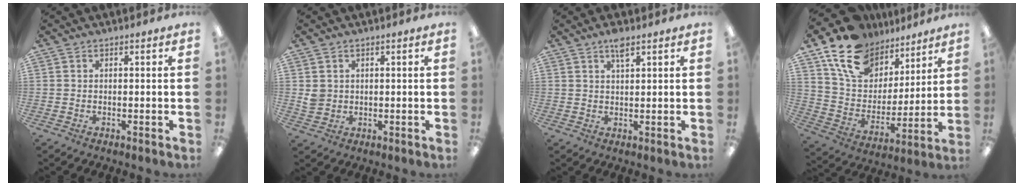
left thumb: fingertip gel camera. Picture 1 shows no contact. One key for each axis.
{"total": 2.8, "fx": 0.8, "fy": 2.5, "fz": 0.7, "tx": -0.007, "ty": 0.001, "tz": 0.015}
{"total": 3.5, "fx": 2.4, "fy": 0.9, "fz": 2.4, "tx": -0.045, "ty": -0.001, "tz": 0.041}
{"total": 17.1, "fx": 11.8, "fy": 10.7, "fz": 6.3, "tx": -0.130, "ty": -0.065, "tz": 0.221}